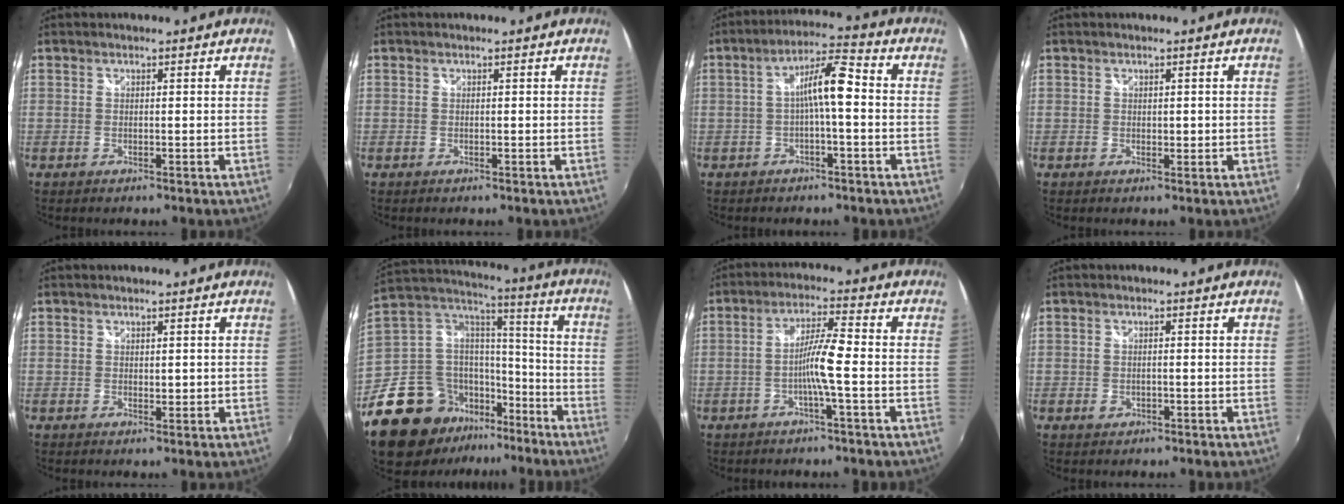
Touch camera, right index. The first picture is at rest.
{"total": 0.0}
{"total": 7.3, "force": [-0.6, 1.1, 7.2], "torque": [-0.133, 0.018, -0.011]}
{"total": 1.1, "force": [0.3, 0.7, 0.8], "torque": [-0.010, 0.000, 0.005]}
{"total": 1.2, "force": [0.5, 0.7, 0.9], "torque": [-0.012, -0.001, 0.008]}
{"total": 19.9, "force": [-13.9, 12.1, 7.4], "torque": [-0.170, 0.049, -0.226]}
{"total": 6.3, "force": [-1.7, -0.4, 6.0], "torque": [-0.117, 0.004, -0.033]}
{"total": 1.5, "force": [-0.4, 1.0, 1.1], "torque": [-0.020, -0.002, -0.004]}